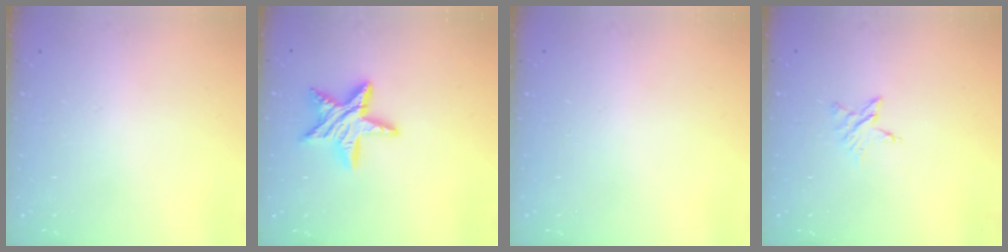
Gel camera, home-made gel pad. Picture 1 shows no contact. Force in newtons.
{"total": 11.7, "press": 11.6, "slide": 0.6}
{"total": 0.0}
{"total": 3.5, "press": 3.5, "slide": 0.4}